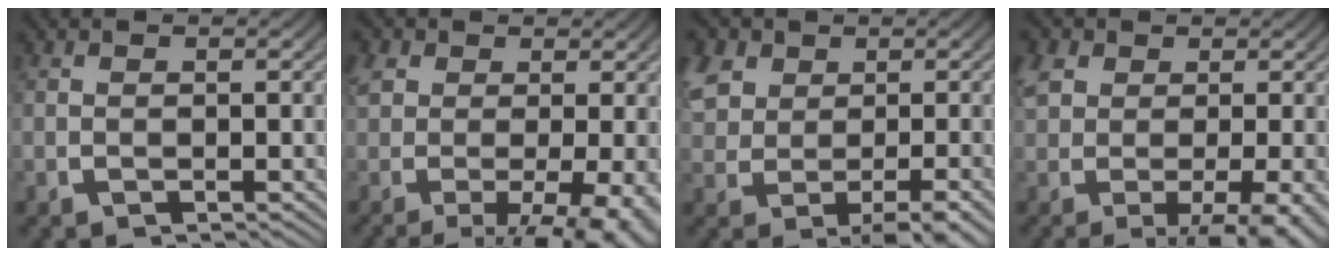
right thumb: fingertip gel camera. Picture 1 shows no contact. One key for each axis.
{"total": 8.9, "fx": -3.6, "fy": 4.9, "fz": 6.5, "tx": -0.107, "ty": -0.042, "tz": -0.033}
{"total": 5.6, "fx": 0.0, "fy": 3.9, "fz": 4.0, "tx": -0.091, "ty": -0.022, "tz": 0.021}
{"total": 6.4, "fx": -2.1, "fy": 3.3, "fz": 5.1, "tx": -0.086, "ty": -0.027, "tz": -0.010}